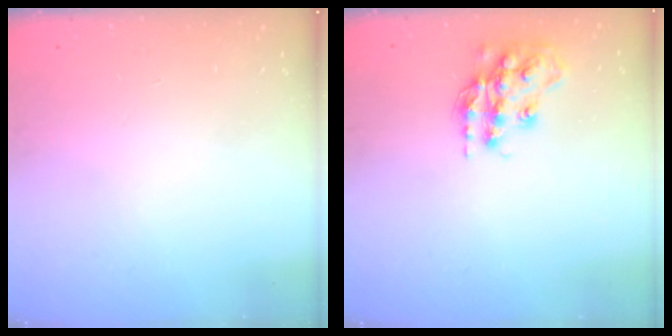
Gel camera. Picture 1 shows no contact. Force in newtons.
{"total": 16.0, "press": 16.0, "slide": 1.2}